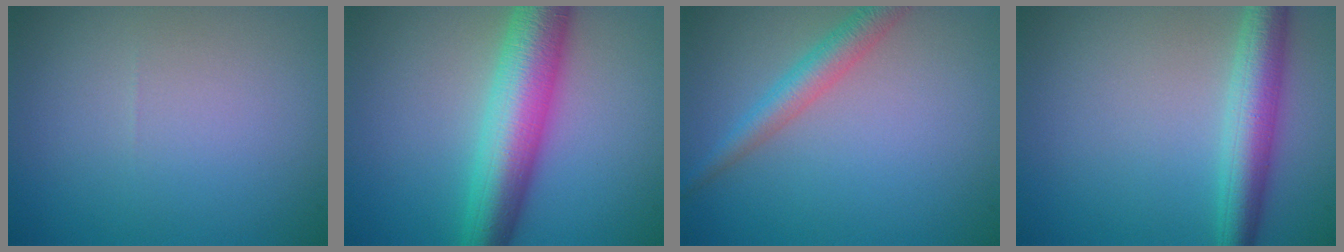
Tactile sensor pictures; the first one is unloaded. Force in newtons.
{"total": 7.9, "press": 7.9, "slide": 0.1}
{"total": 2.9, "press": 2.9, "slide": 0.1}
{"total": 4.6, "press": 4.6, "slide": 0.0}